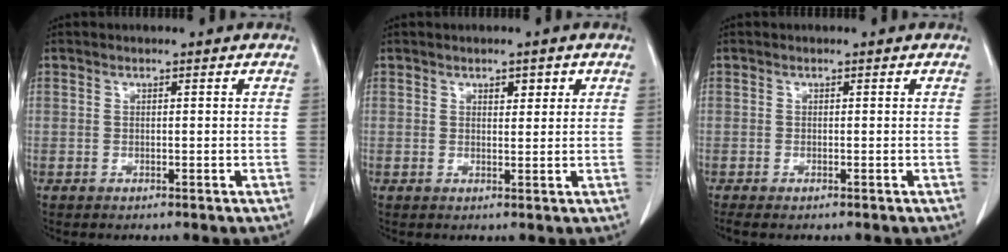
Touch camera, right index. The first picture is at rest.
{"total": 1.9, "force": [1.0, 0.9, 1.4], "torque": [-0.017, 0.000, 0.015]}
{"total": 1.2, "force": [-0.9, 0.1, 0.7], "torque": [-0.011, -0.004, -0.012]}